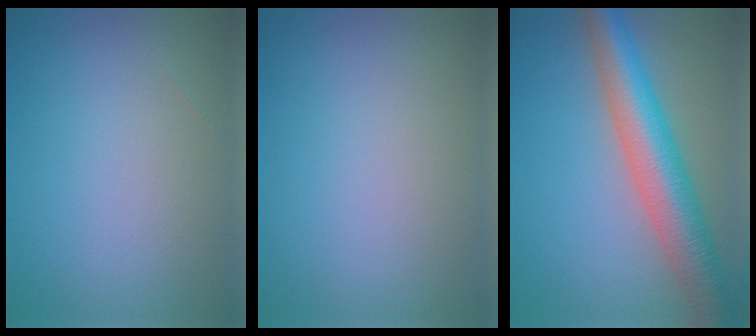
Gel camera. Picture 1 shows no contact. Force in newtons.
{"total": 0.0}
{"total": 8.1, "press": 8.1, "slide": 0.4}